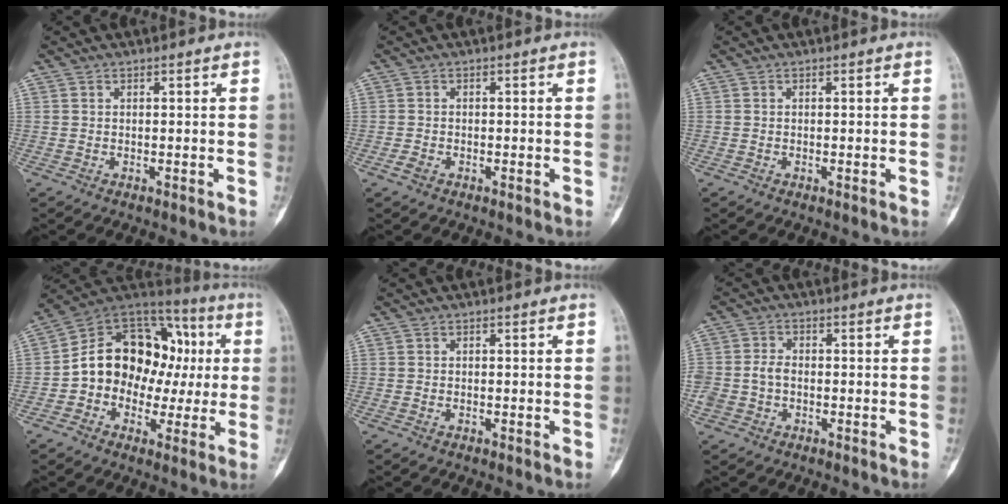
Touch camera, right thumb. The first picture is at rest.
{"total": 1.4, "force": [-0.7, 0.9, 0.8], "torque": [-0.016, 0.002, -0.016]}
{"total": 0.0}
{"total": 19.0, "force": [0.1, 14.6, 12.1], "torque": [-0.134, 0.058, -0.003]}
{"total": 0.0}
{"total": 4.9, "force": [-0.9, 3.6, 3.2], "torque": [-0.068, 0.017, -0.019]}